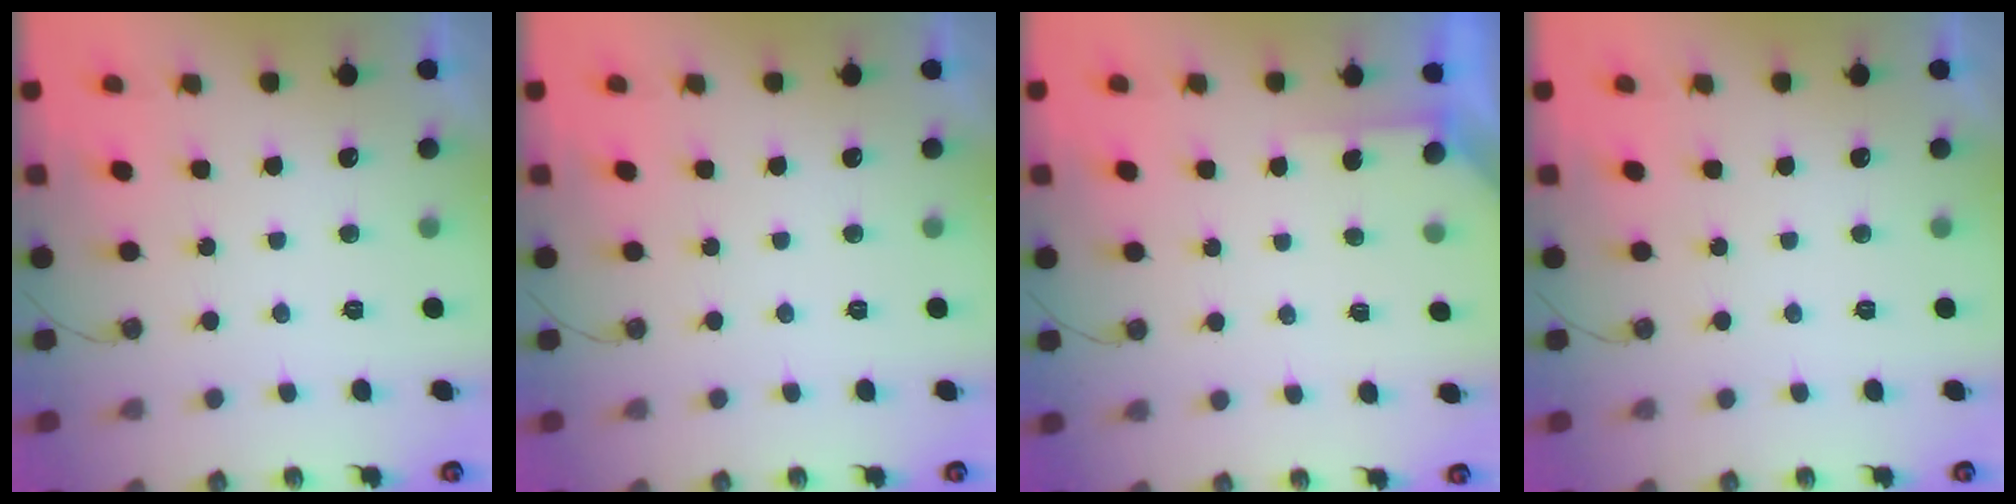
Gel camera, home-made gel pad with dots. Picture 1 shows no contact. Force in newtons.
{"total": 0.0}
{"total": 2.5, "press": 2.5, "slide": 0.3}
{"total": 0.0}